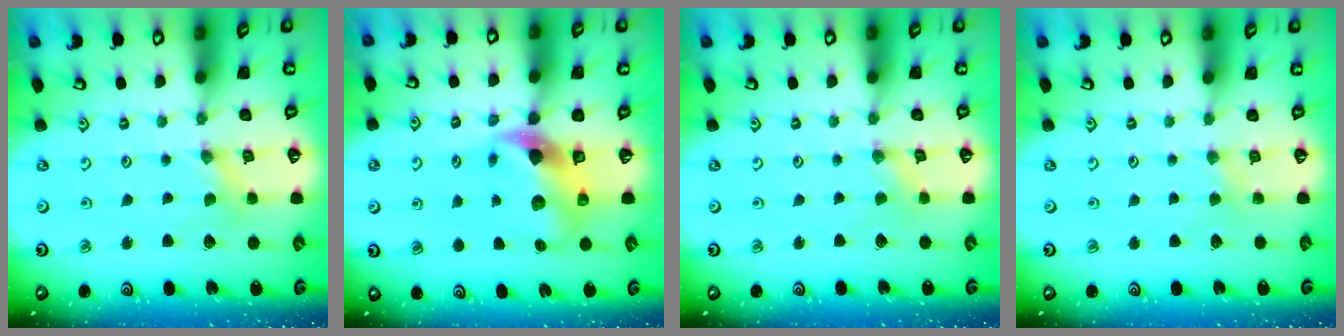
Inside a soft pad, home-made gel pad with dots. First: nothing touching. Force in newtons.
{"total": 9.9, "press": 9.8, "slide": 1.5}
{"total": 0.6, "press": 0.5, "slide": 0.1}
{"total": 1.8, "press": 1.8, "slide": 0.4}